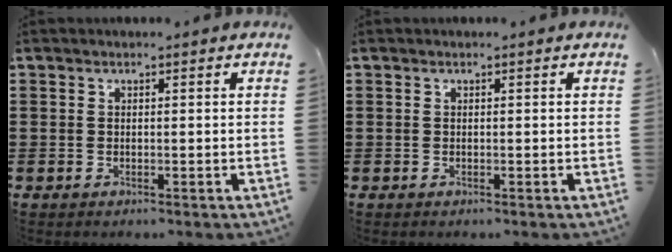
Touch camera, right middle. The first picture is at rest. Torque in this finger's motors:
{"motor_torque": [-0.10, 0.03, -0.02, -0.01]}